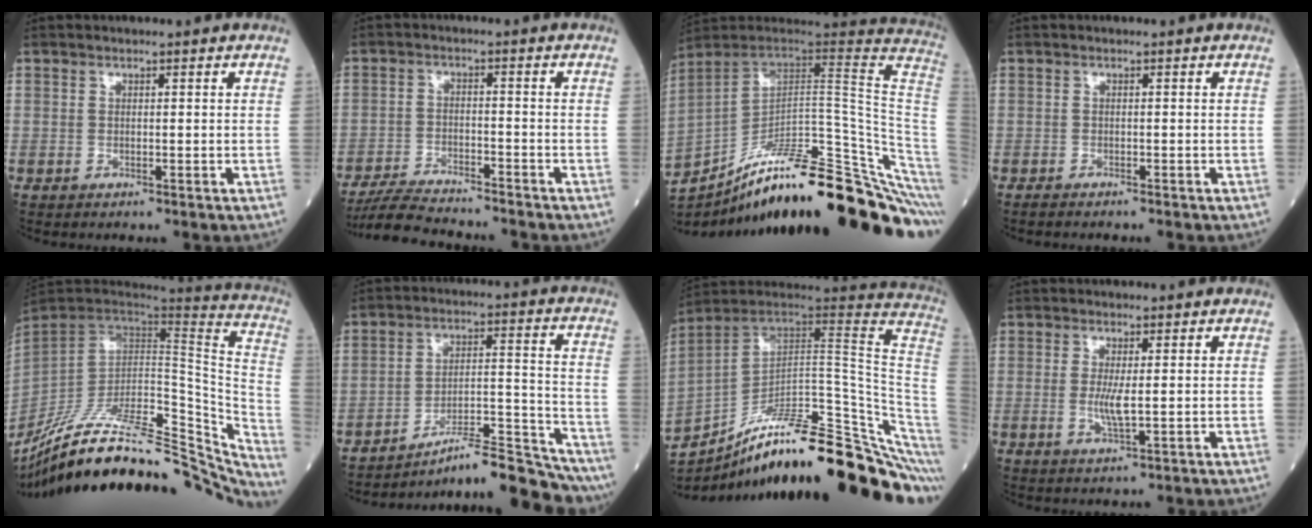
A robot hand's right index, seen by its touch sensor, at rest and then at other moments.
{"total": 9.1, "force": [-8.6, 0.5, 3.1], "torque": [-0.053, -0.016, -0.148]}
{"total": 32.1, "force": [-23.2, 3.3, 22.0], "torque": [-0.232, -0.005, -0.333]}
{"total": 1.7, "force": [-1.5, 0.2, 0.7], "torque": [-0.016, -0.003, -0.020]}
{"total": 34.8, "force": [-28.5, 9.4, 17.5], "torque": [-0.231, -0.018, -0.405]}
{"total": 13.7, "force": [-12.9, 0.3, 4.5], "torque": [-0.053, 0.039, -0.203]}
{"total": 29.1, "force": [-19.5, 4.1, 21.2], "torque": [-0.213, 0.021, -0.292]}
{"total": 3.0, "force": [0.0, 0.3, 3.0], "torque": [-0.066, -0.007, 0.002]}